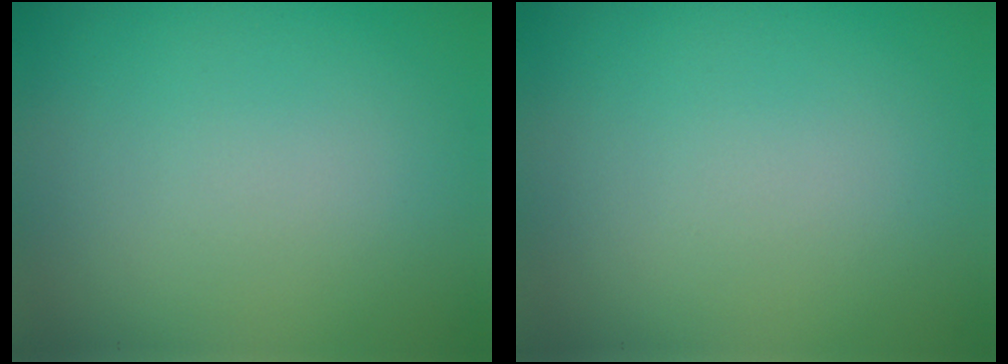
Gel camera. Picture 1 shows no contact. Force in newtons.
{"total": 0.0}